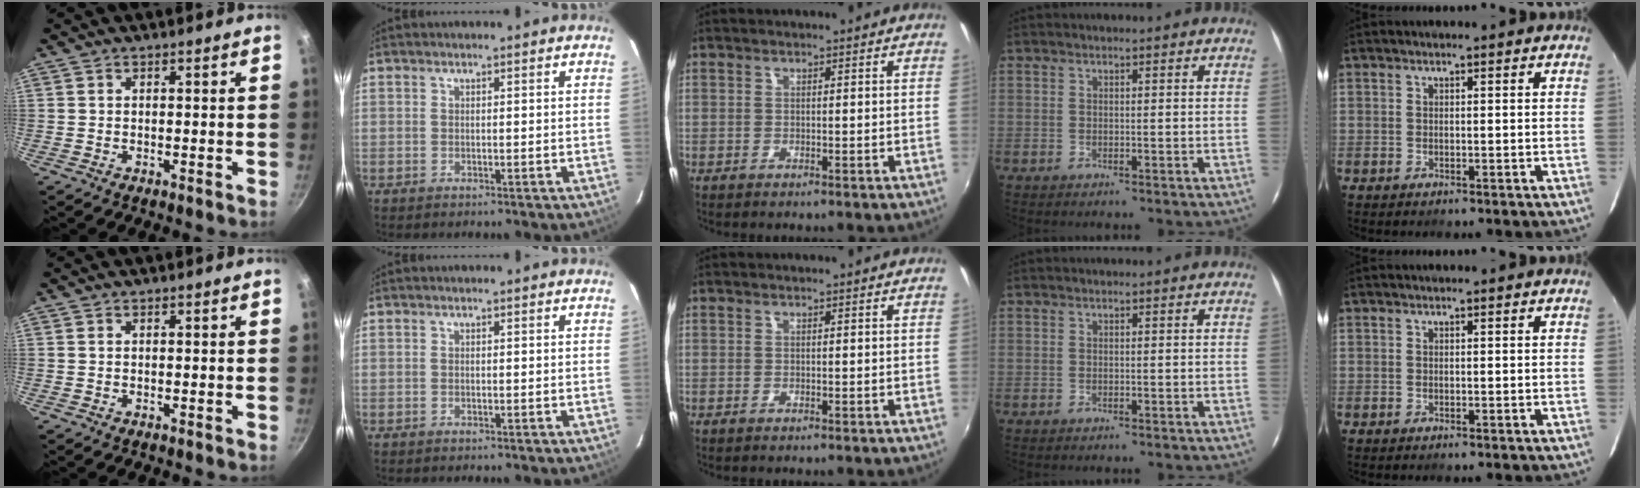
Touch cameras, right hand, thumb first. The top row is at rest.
{}